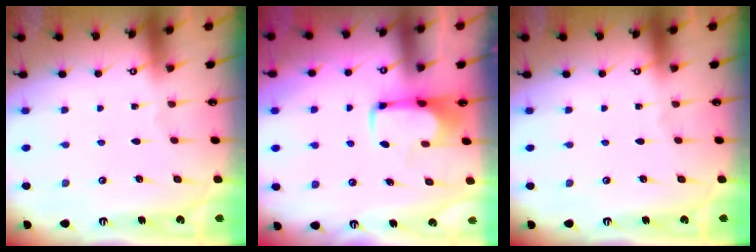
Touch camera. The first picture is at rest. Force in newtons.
{"total": 1.6, "press": 1.5, "slide": 0.5}
{"total": 0.0}